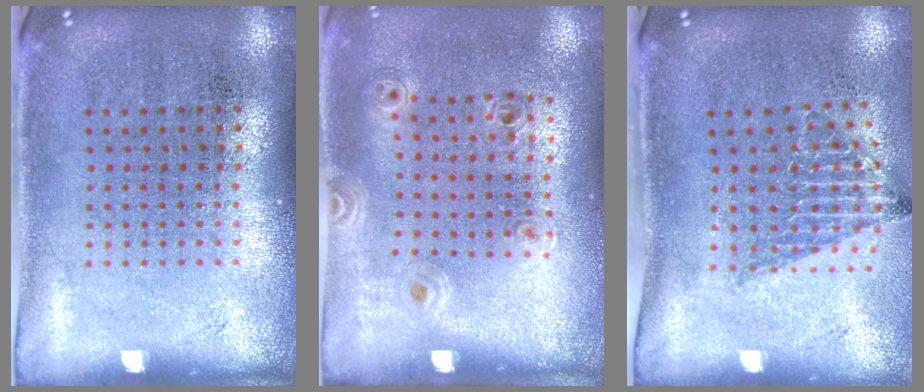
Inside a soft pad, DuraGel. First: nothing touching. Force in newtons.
{"total": 1.1, "press": 1.0, "slide": 0.5}
{"total": 1.3, "press": 1.0, "slide": 0.9}